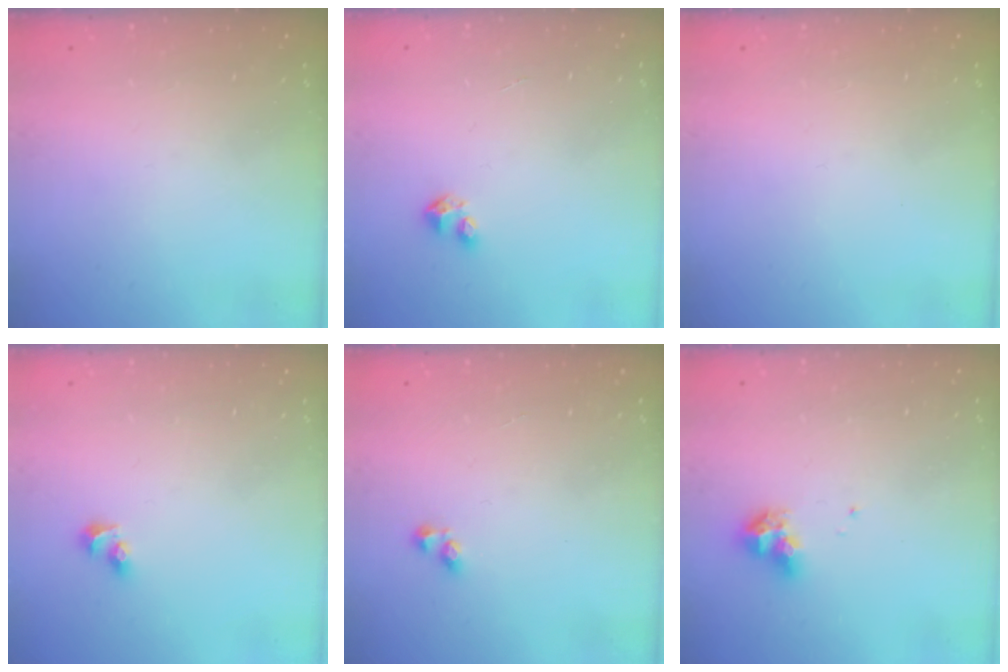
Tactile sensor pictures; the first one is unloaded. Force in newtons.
{"total": 3.0, "press": 2.9, "slide": 0.2}
{"total": 0.0}
{"total": 3.5, "press": 3.1, "slide": 1.6}
{"total": 2.9, "press": 2.6, "slide": 1.3}
{"total": 7.0, "press": 6.9, "slide": 1.0}